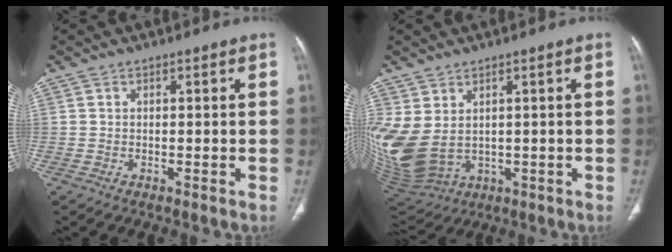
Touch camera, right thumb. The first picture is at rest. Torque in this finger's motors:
{"motor_torque": [-0.64, 2.35, 2.40, -0.04, 0.67]}